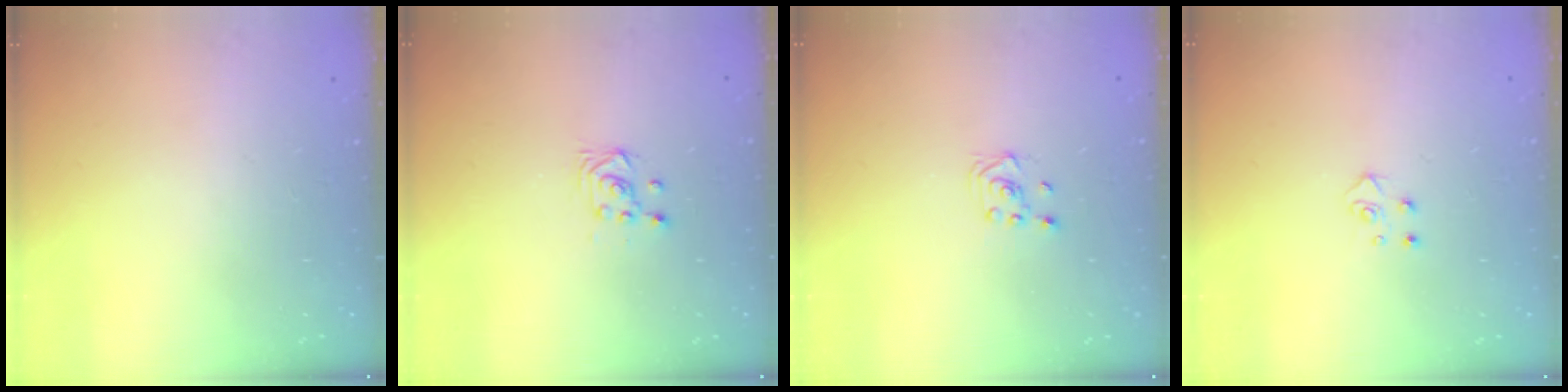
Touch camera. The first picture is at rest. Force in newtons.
{"total": 3.5, "press": 3.4, "slide": 0.8}
{"total": 2.3, "press": 2.2, "slide": 0.8}
{"total": 3.9, "press": 3.9, "slide": 0.4}